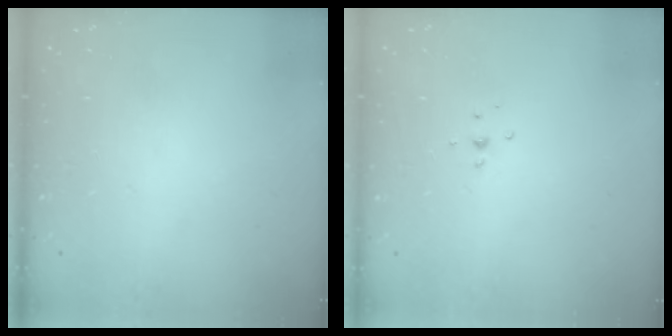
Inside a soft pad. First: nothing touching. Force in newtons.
{"total": 2.8, "press": 2.7, "slide": 0.7}